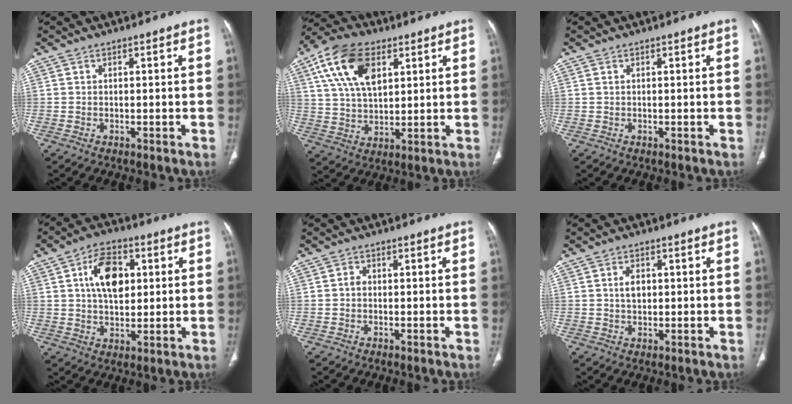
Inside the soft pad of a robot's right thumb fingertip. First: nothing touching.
{"total": 14.7, "force": [6.0, 8.3, 10.5], "torque": [-0.181, -0.005, 0.112]}
{"total": 0.0}
{"total": 10.8, "force": [2.8, 6.6, 8.1], "torque": [-0.112, -0.002, 0.045]}
{"total": 1.0, "force": [-0.2, 0.8, 0.6], "torque": [-0.006, 0.003, -0.007]}
{"total": 3.1, "force": [0.5, 2.1, 2.2], "torque": [-0.035, 0.001, 0.009]}